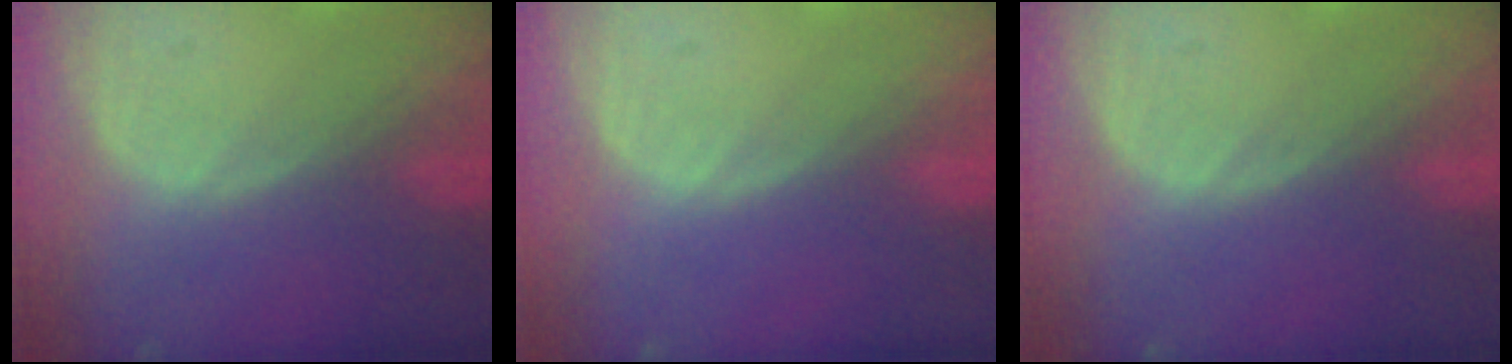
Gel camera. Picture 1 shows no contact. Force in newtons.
{"total": 0.0}
{"total": 0.0}